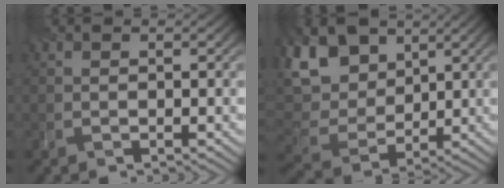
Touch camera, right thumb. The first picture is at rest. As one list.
[{"total": 10.5, "force": [5.5, 6.9, 5.8], "torque": [-0.188, 0.022, 0.112]}]